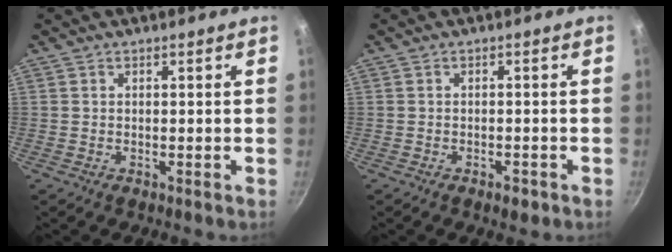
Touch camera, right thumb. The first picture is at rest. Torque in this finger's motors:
{"motor_torque": [-0.22, 0.00, -0.21, 0.06, -0.02]}